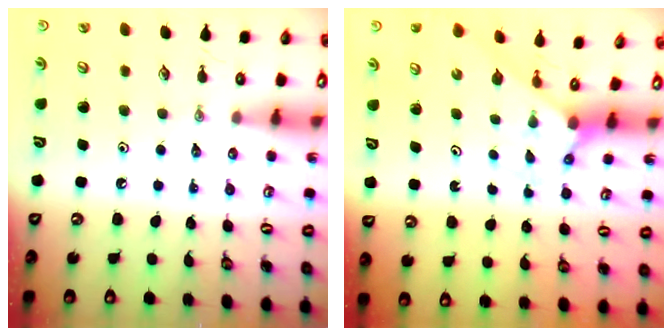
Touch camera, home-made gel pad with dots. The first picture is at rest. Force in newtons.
{"total": 2.6, "press": 2.6, "slide": 0.3}